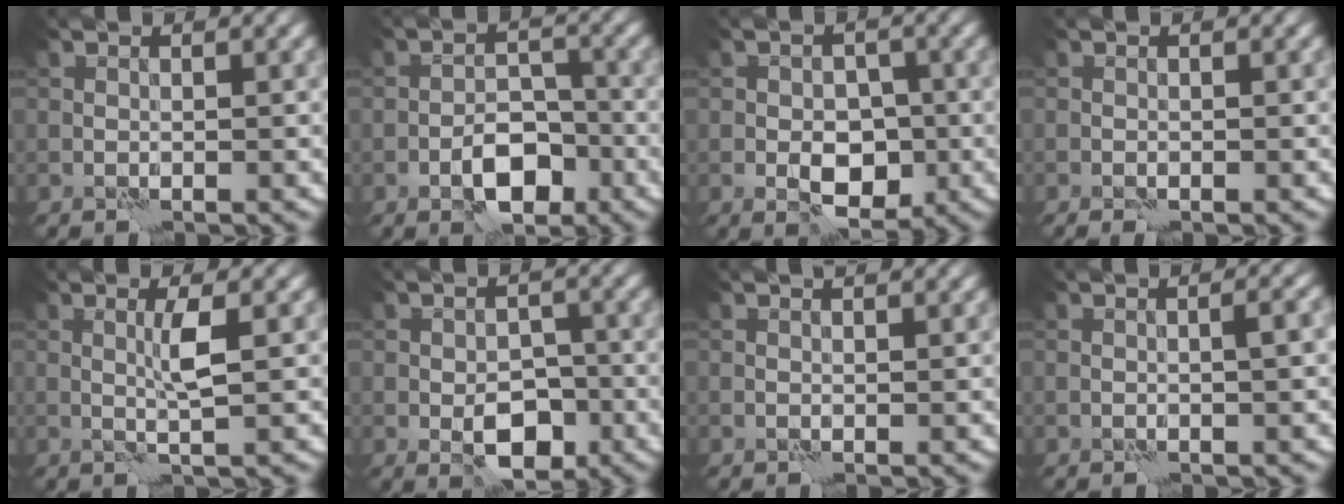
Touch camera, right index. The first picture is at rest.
{"total": 4.4, "force": [-2.4, 2.2, 3.0], "torque": [-0.041, 0.008, -0.040]}
{"total": 4.6, "force": [-1.6, 2.9, 3.2], "torque": [-0.036, 0.000, -0.029]}
{"total": 0.8, "force": [-0.5, 0.2, 0.5], "torque": [-0.012, -0.001, -0.010]}
{"total": 1.9, "force": [0.4, -0.3, 1.8], "torque": [-0.041, 0.003, 0.006]}
{"total": 4.6, "force": [-1.8, 2.7, 3.2], "torque": [-0.042, -0.004, -0.028]}
{"total": 0.9, "force": [0.5, 0.2, 0.6], "torque": [-0.011, 0.000, 0.005]}
{"total": 1.3, "force": [-0.3, -0.1, 1.2], "torque": [-0.021, 0.004, -0.007]}